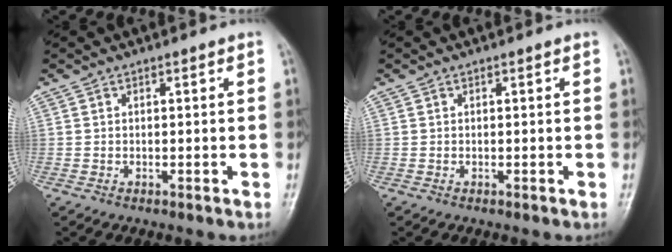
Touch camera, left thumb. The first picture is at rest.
{"total": 0.0}